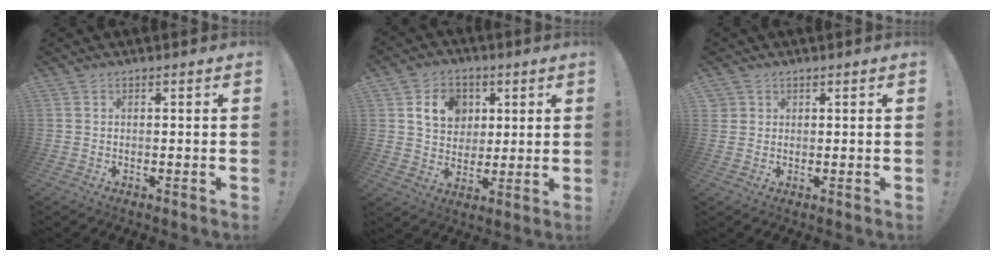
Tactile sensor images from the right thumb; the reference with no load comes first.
{"total": 12.5, "force": [4.9, 10.1, 5.5], "torque": [-0.079, -0.012, 0.097]}
{"total": 2.1, "force": [1.4, 1.6, 0.2], "torque": [0.001, -0.007, 0.025]}